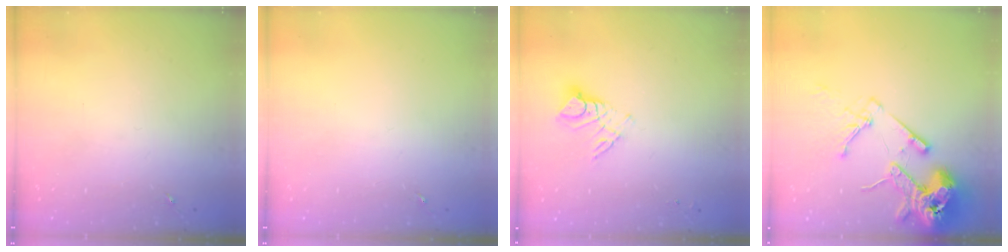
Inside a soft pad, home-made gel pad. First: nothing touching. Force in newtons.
{"total": 0.0}
{"total": 8.8, "press": 8.8, "slide": 0.8}
{"total": 16.3, "press": 16.1, "slide": 2.5}